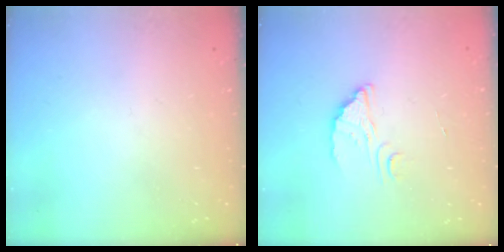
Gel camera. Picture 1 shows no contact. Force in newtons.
{"total": 2.3, "press": 2.3, "slide": 0.0}